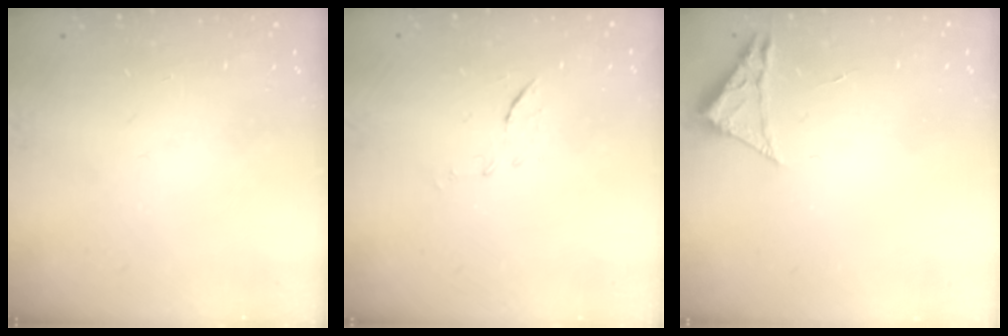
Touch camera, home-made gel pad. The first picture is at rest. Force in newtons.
{"total": 5.7, "press": 5.6, "slide": 1.3}
{"total": 2.3, "press": 2.3, "slide": 0.4}